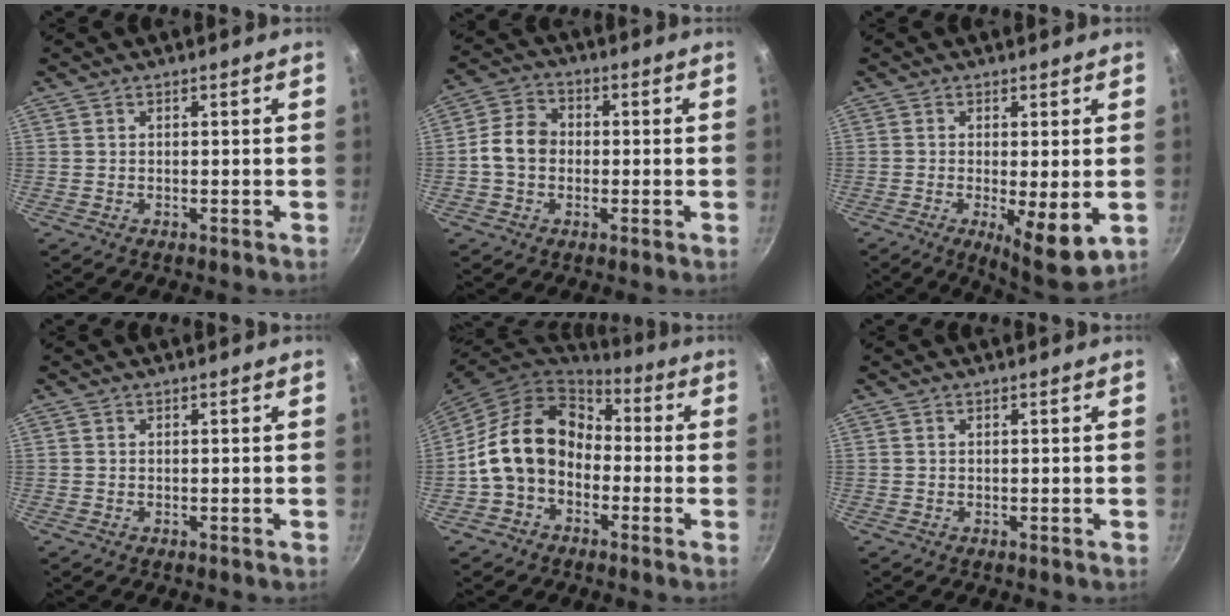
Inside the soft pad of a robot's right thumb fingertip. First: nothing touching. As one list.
[{"total": 7.3, "force": [-0.7, 5.8, 4.3], "torque": [-0.055, 0.022, -0.026]}, {"total": 9.1, "force": [-1.7, 2.2, 8.6], "torque": [-0.132, -0.013, -0.016]}, {"total": 0.0}, {"total": 15.2, "force": [-2.0, 11.8, 9.4], "torque": [-0.139, 0.052, -0.050]}, {"total": 0.0}]